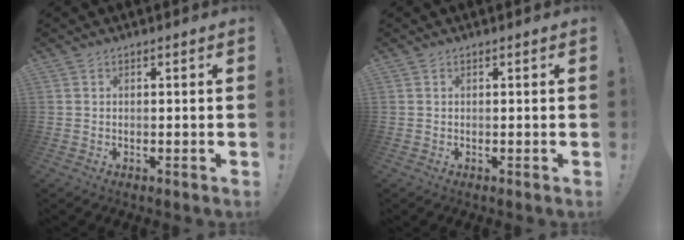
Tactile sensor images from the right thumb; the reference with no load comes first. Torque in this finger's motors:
{"motor_torque": [-0.03, -0.02, 0.03, 0.00, 0.00]}